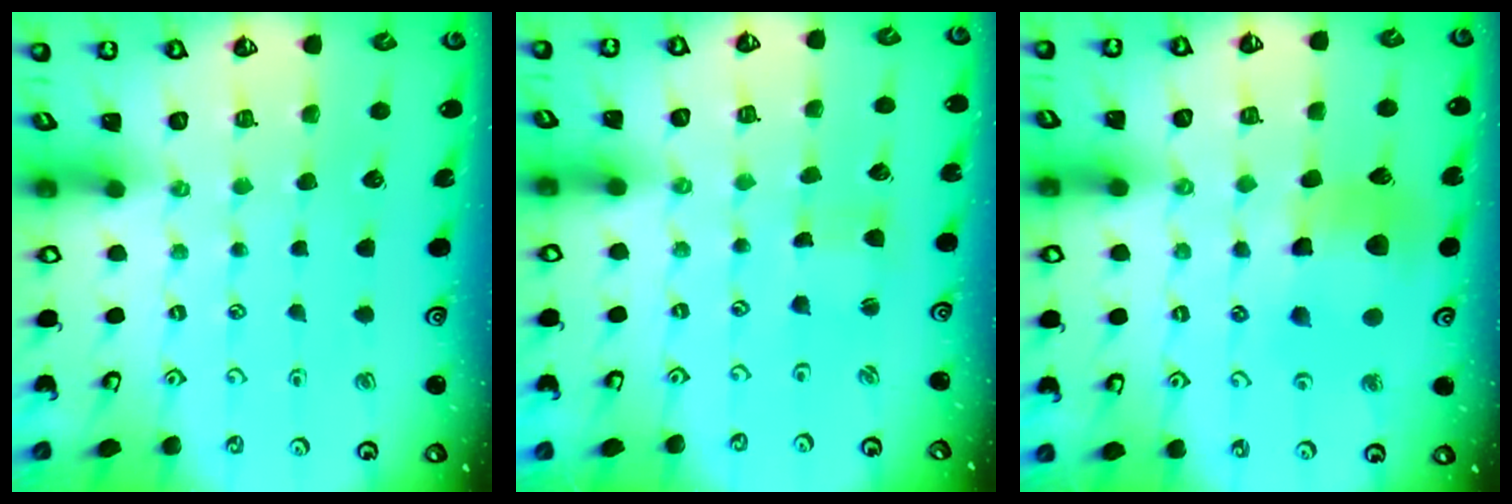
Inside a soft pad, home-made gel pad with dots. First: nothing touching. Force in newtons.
{"total": 1.6, "press": 1.6, "slide": 0.3}
{"total": 11.2, "press": 11.1, "slide": 1.5}